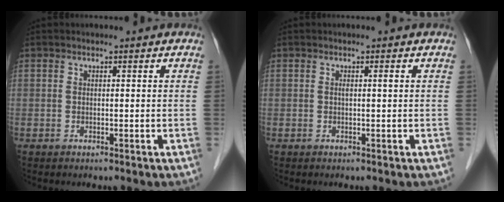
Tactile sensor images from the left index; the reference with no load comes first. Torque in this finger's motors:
{"motor_torque": [0.19, 0.09, 0.07, 0.03]}